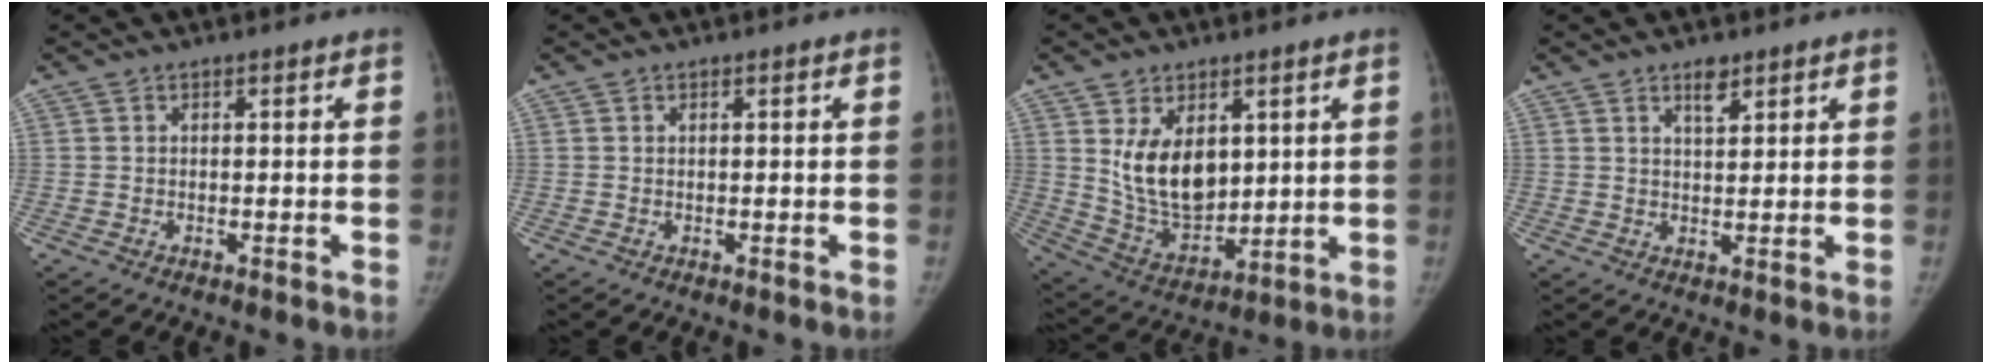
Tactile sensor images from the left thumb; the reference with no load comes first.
{"total": 0.0}
{"total": 13.0, "force": [3.7, 8.2, 9.4], "torque": [-0.124, -0.031, 0.088]}
{"total": 3.3, "force": [2.3, 1.4, 2.0], "torque": [-0.021, -0.015, 0.038]}